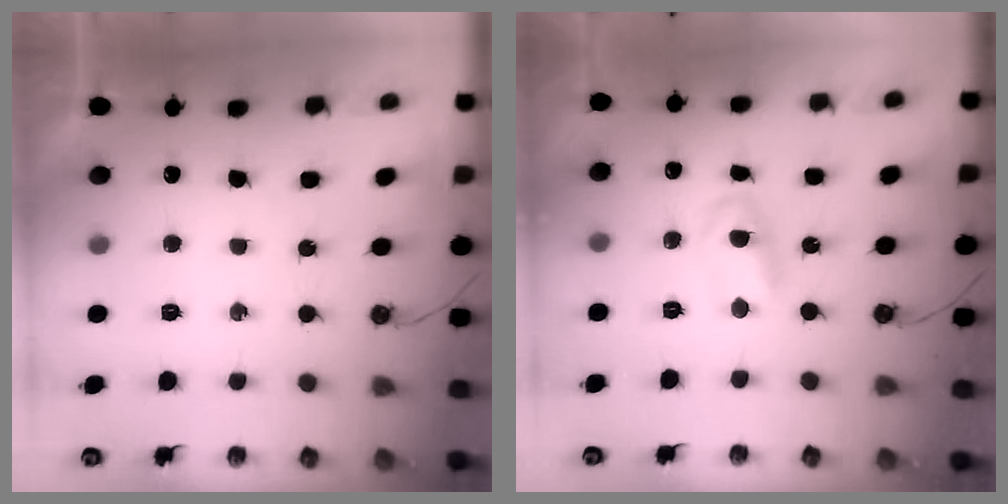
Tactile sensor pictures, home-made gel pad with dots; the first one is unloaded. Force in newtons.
{"total": 3.5, "press": 3.5, "slide": 0.2}